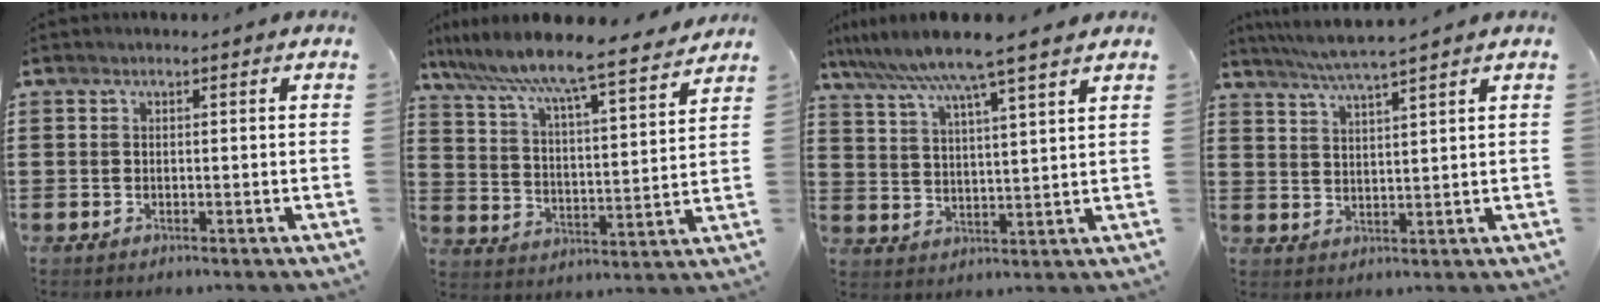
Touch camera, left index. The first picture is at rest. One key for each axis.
{"total": 7.6, "fx": 7.0, "fy": -0.1, "fz": 3.0, "tx": -0.089, "ty": -0.045, "tz": 0.114}
{"total": 7.4, "fx": 6.4, "fy": -0.6, "fz": 3.7, "tx": -0.094, "ty": -0.030, "tz": 0.108}
{"total": 4.2, "fx": 3.7, "fy": -0.6, "fz": 1.8, "tx": -0.044, "ty": -0.015, "tz": 0.066}